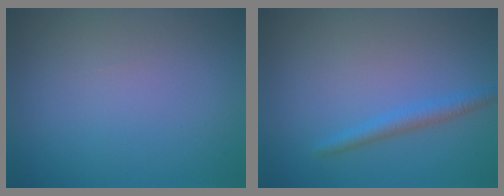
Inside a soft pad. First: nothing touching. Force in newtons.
{"total": 1.7, "press": 1.7, "slide": 0.1}